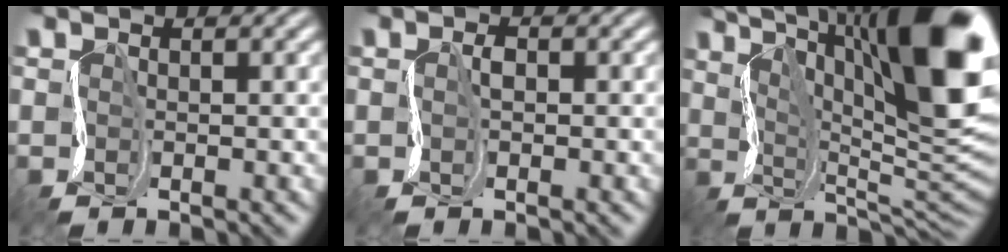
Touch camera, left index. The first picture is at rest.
{"total": 1.0, "force": [0.0, 0.5, 0.9], "torque": [-0.017, 0.004, -0.001]}
{"total": 16.3, "force": [6.6, 5.2, 14.0], "torque": [-0.223, 0.009, 0.114]}